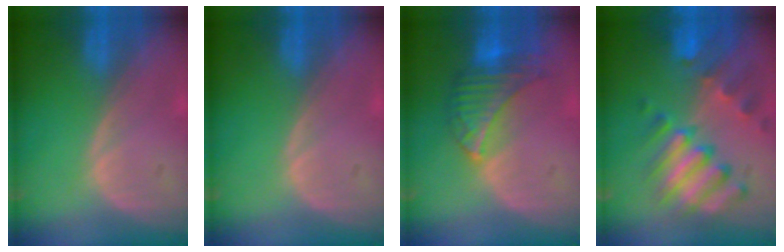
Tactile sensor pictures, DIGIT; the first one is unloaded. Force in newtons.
{"total": 0.0}
{"total": 7.4, "press": 6.9, "slide": 2.5}
{"total": 10.0, "press": 8.8, "slide": 4.8}